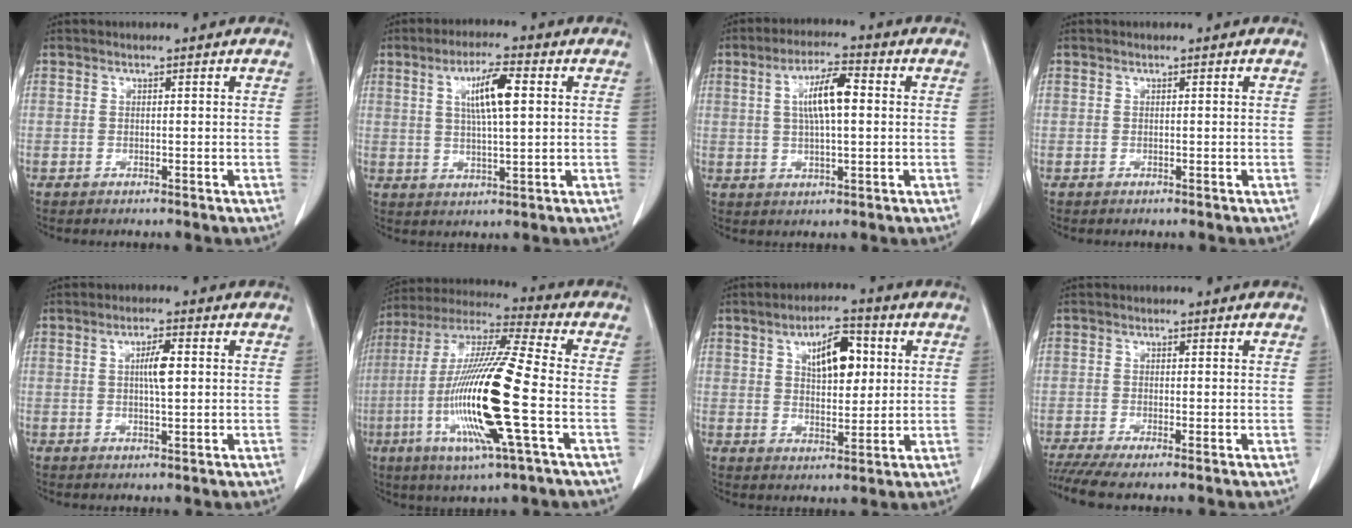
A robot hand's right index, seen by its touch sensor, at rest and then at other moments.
{"total": 7.6, "force": [2.1, 1.0, 7.2], "torque": [-0.130, 0.007, 0.037]}
{"total": 7.4, "force": [1.2, 1.5, 7.2], "torque": [-0.133, 0.013, 0.022]}
{"total": 0.0}
{"total": 3.8, "force": [0.5, 0.6, 3.7], "torque": [-0.065, 0.001, 0.008]}
{"total": 20.1, "force": [-4.6, 0.9, 19.5], "torque": [-0.407, -0.018, -0.094]}
{"total": 8.3, "force": [2.6, 3.6, 7.0], "torque": [-0.111, 0.011, 0.044]}
{"total": 4.8, "force": [-3.7, 0.0, 3.1], "torque": [-0.056, -0.009, -0.066]}